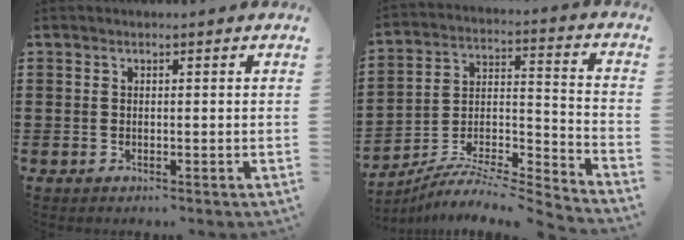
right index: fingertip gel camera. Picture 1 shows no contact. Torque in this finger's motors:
{"motor_torque": [0.74, 1.40, -0.20, -0.06]}